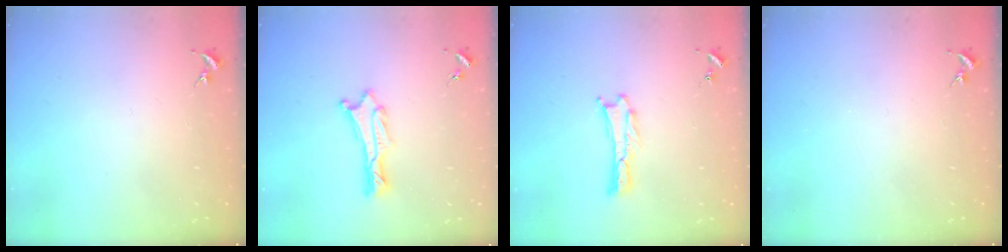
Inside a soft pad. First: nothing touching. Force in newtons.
{"total": 0.9, "press": 0.8, "slide": 0.1}
{"total": 0.0}
{"total": 0.0}